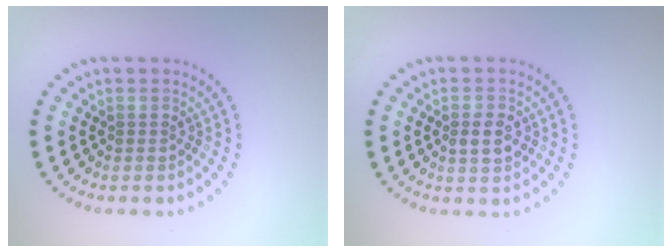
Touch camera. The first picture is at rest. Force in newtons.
{"total": 2.0, "press": 2.0, "slide": 0.1}